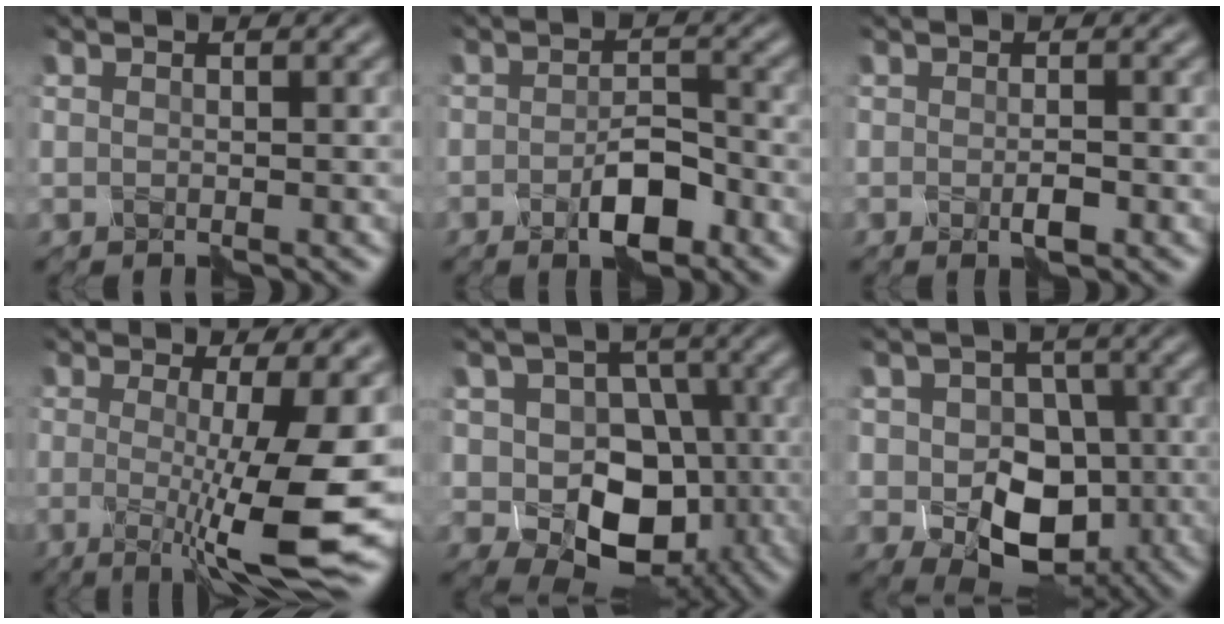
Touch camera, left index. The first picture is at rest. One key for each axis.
{"total": 3.7, "fx": -2.1, "fy": 1.7, "fz": 2.6, "tx": -0.043, "ty": 0.000, "tz": -0.037}
{"total": 1.0, "fx": -0.7, "fy": 0.1, "fz": 0.7, "tx": -0.012, "ty": 0.000, "tz": -0.012}
{"total": 9.2, "fx": -1.4, "fy": 1.4, "fz": 9.0, "tx": -0.120, "ty": -0.010, "tz": -0.027}
{"total": 7.3, "fx": -2.3, "fy": 5.6, "fz": 3.9, "tx": -0.051, "ty": 0.000, "tz": -0.050}
{"total": 7.4, "fx": -2.1, "fy": 5.4, "fz": 4.6, "tx": -0.062, "ty": -0.007, "tz": -0.040}